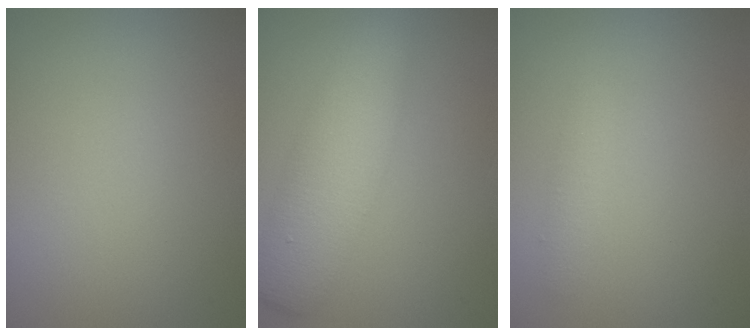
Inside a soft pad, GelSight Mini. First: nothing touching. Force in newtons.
{"total": 6.4, "press": 6.3, "slide": 0.5}
{"total": 1.4, "press": 1.4, "slide": 0.1}